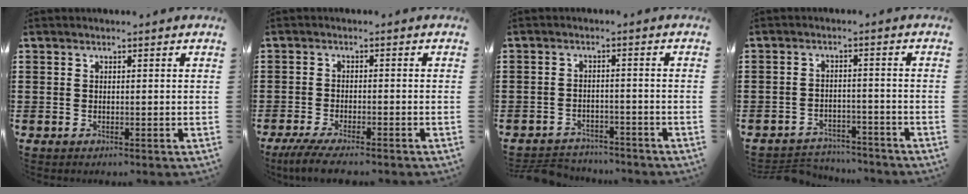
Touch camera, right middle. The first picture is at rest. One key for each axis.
{"total": 3.5, "fx": -3.1, "fy": 0.1, "fz": 1.7, "tx": -0.042, "ty": -0.009, "tz": -0.063}
{"total": 3.3, "fx": -3.3, "fy": 0.6, "fz": -0.1, "tx": -0.005, "ty": 0.001, "tz": -0.071}
{"total": 3.5, "fx": -3.4, "fy": 0.7, "fz": 0.0, "tx": -0.007, "ty": 0.004, "tz": -0.074}